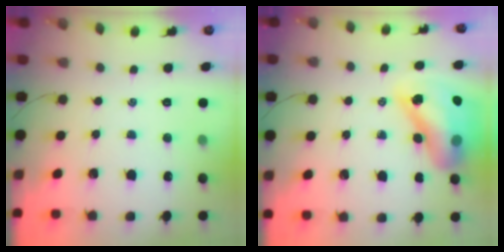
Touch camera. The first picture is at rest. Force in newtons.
{"total": 17.9, "press": 17.2, "slide": 5.0}